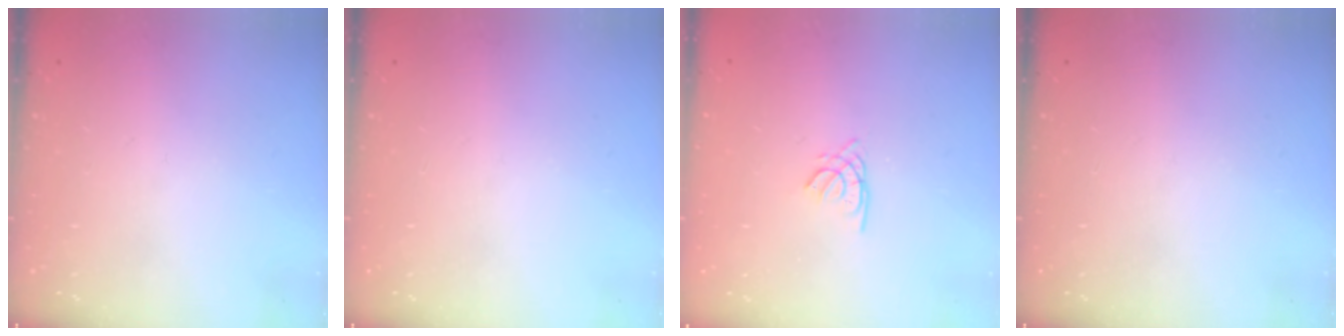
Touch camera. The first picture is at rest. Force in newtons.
{"total": 0.0}
{"total": 1.7, "press": 1.7, "slide": 0.4}
{"total": 0.0}